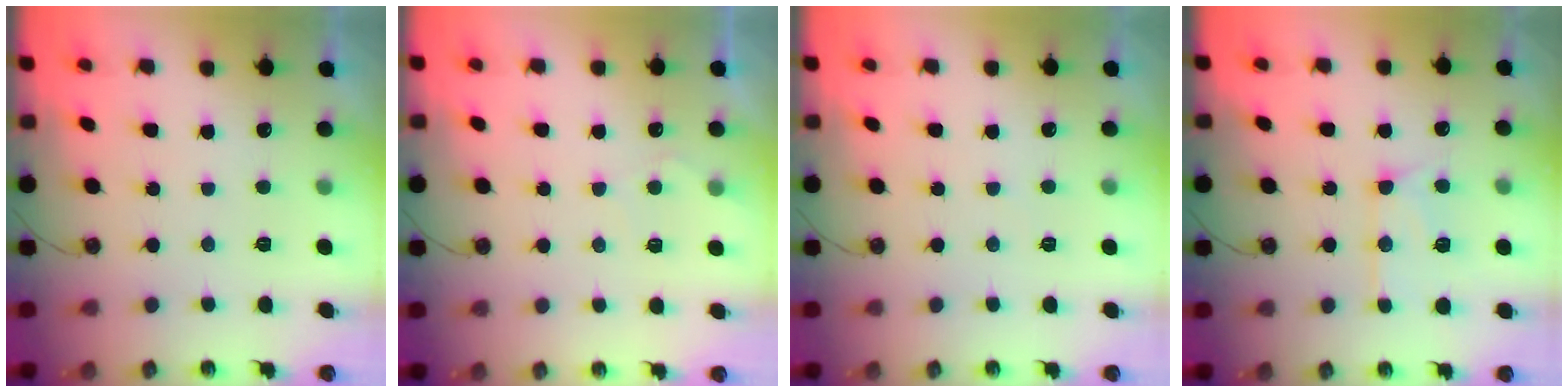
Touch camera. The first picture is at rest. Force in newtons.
{"total": 4.2, "press": 4.2, "slide": 0.5}
{"total": 2.8, "press": 2.7, "slide": 0.4}
{"total": 12.8, "press": 12.8, "slide": 1.1}